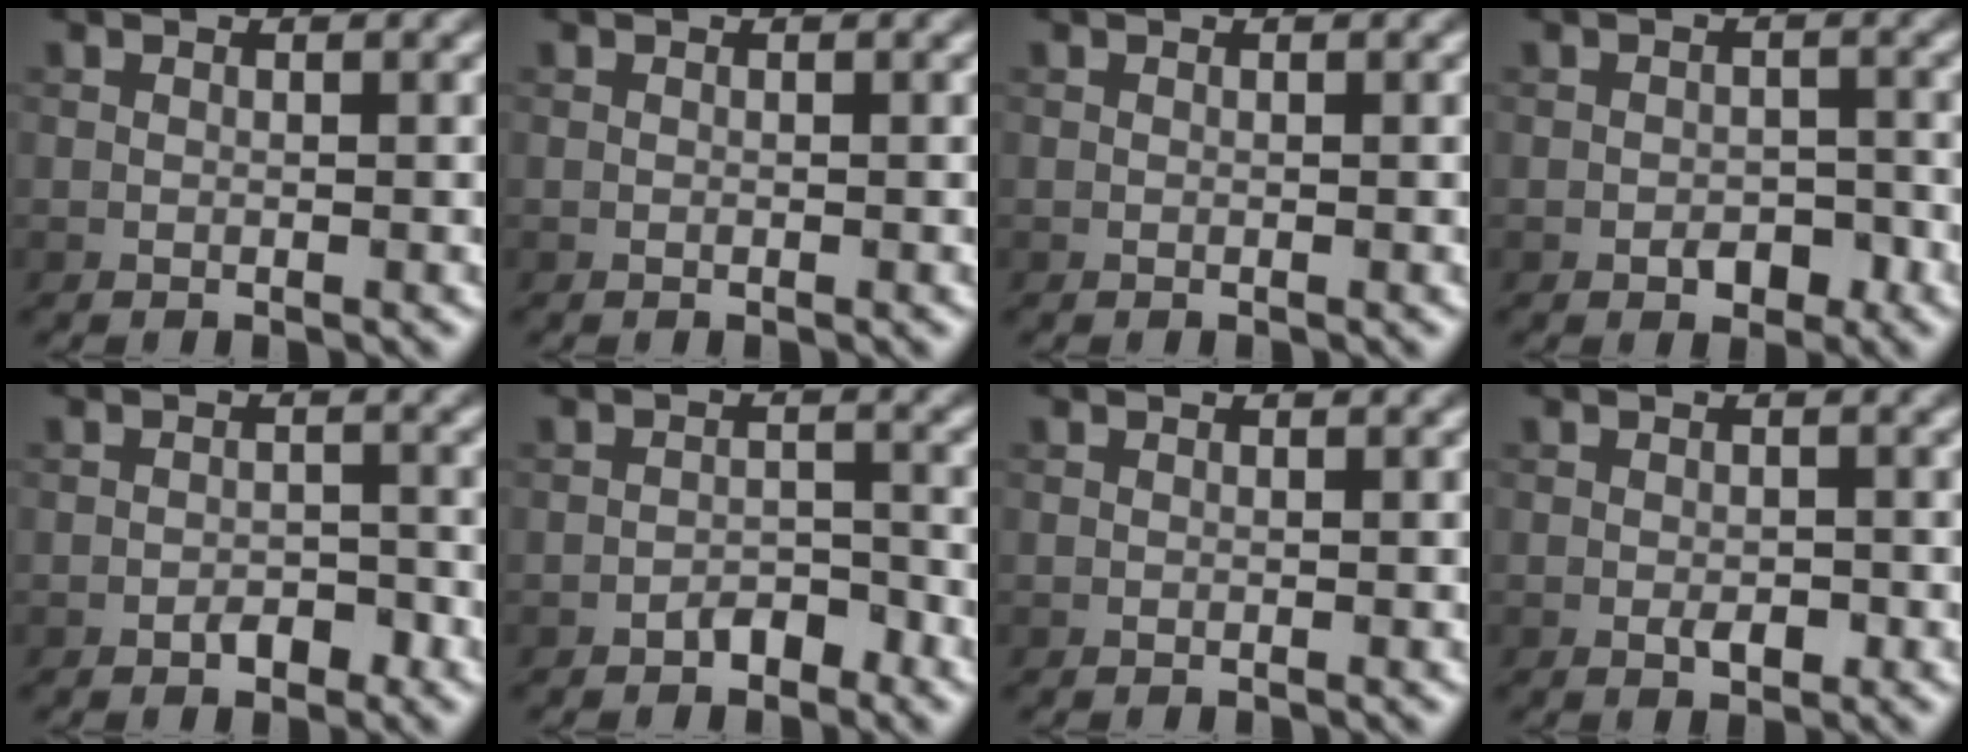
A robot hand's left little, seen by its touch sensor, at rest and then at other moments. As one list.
[{"total": 0.0}, {"total": 0.0}, {"total": 2.1, "force": [-1.1, 1.3, 1.3], "torque": [-0.015, 0.001, -0.018]}, {"total": 1.7, "force": [-1.0, 0.9, 1.0], "torque": [-0.012, 0.003, -0.018]}, {"total": 2.0, "force": [-1.4, 1.0, 0.9], "torque": [-0.011, 0.008, -0.026]}, {"total": 0.0}, {"total": 1.6, "force": [-0.5, 0.9, 1.3], "torque": [-0.019, -0.001, -0.009]}]